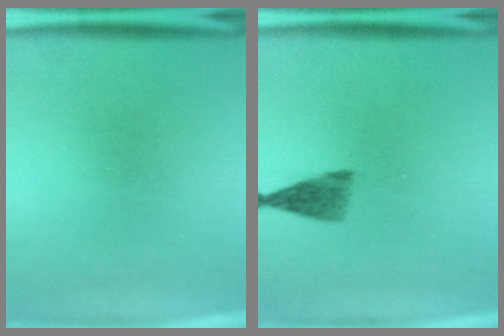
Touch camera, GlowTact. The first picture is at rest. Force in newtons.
{"total": 3.3}